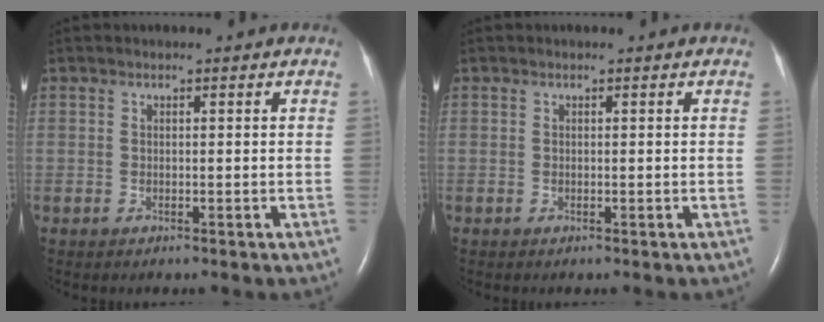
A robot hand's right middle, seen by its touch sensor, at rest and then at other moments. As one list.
[{"total": 0.0}]